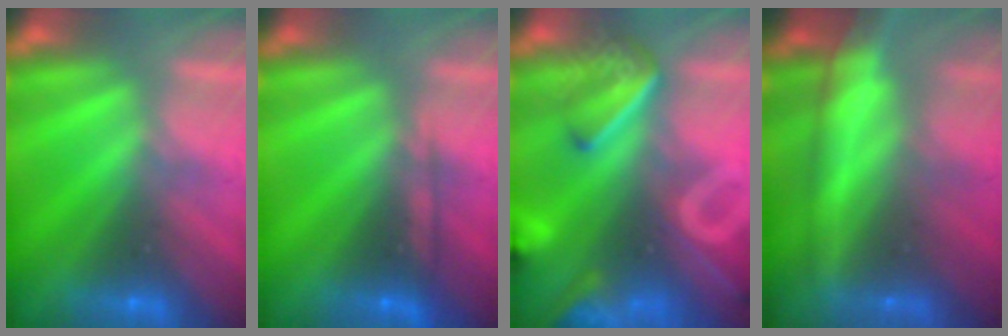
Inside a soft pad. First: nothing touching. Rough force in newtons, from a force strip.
{"total": 2.2}
{"total": 7.4}
{"total": 8.1}